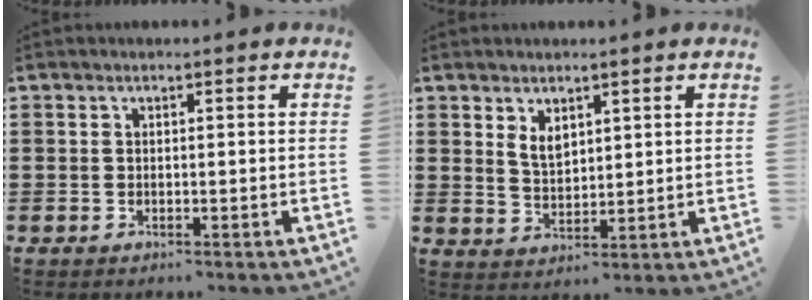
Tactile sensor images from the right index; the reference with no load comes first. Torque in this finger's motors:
{"motor_torque": [0.13, -0.11, 0.10, 0.07]}